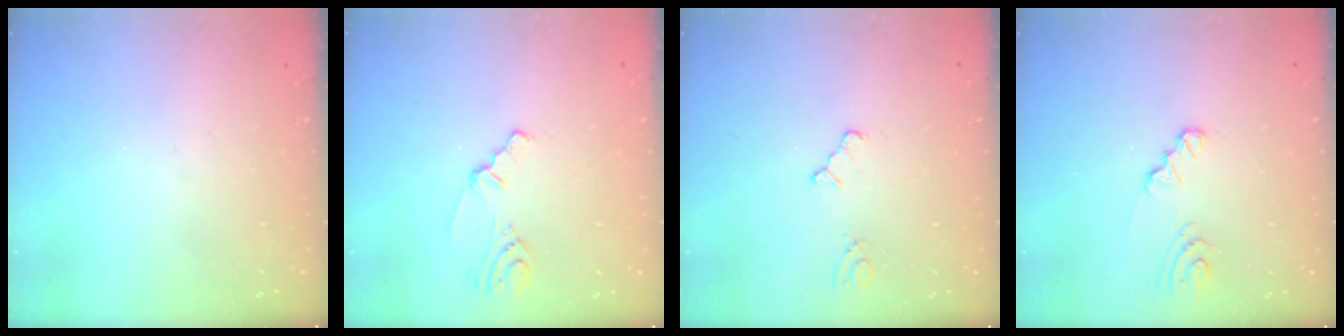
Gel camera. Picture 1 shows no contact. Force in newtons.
{"total": 1.8, "press": 1.7, "slide": 0.6}
{"total": 2.0, "press": 1.9, "slide": 0.4}
{"total": 4.2, "press": 4.2, "slide": 0.4}